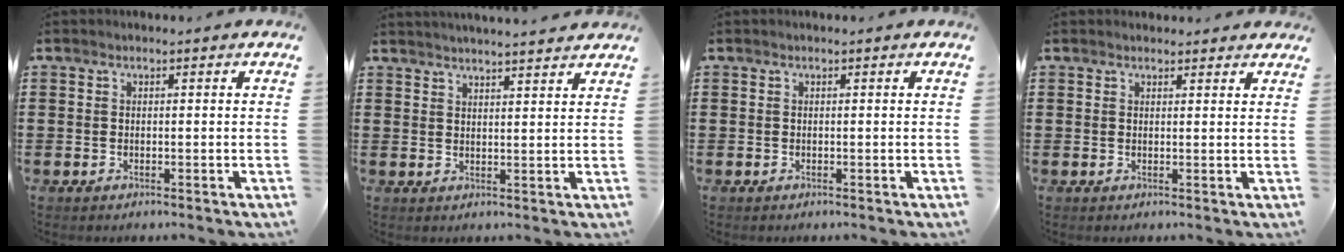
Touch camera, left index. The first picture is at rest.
{"total": 2.6, "force": [2.6, -0.4, 0.3], "torque": [-0.014, -0.009, 0.046]}
{"total": 0.0}
{"total": 1.5, "force": [1.4, 0.3, 0.2], "torque": [-0.006, 0.003, 0.028]}